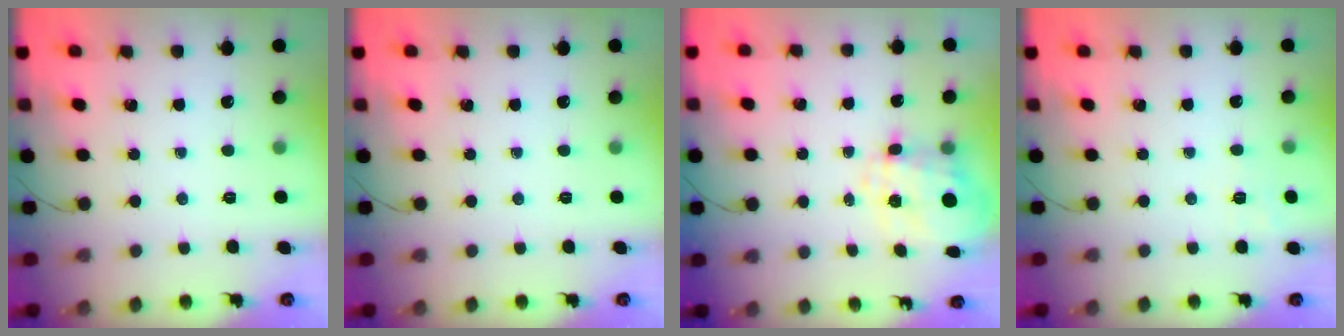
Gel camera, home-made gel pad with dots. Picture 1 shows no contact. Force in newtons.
{"total": 0.0}
{"total": 9.3, "press": 9.3, "slide": 1.1}
{"total": 5.0, "press": 4.8, "slide": 1.5}